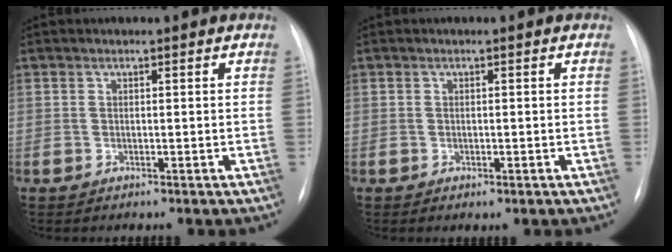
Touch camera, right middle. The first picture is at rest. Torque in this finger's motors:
{"motor_torque": [-0.54, 0.12, -0.12, -0.05]}